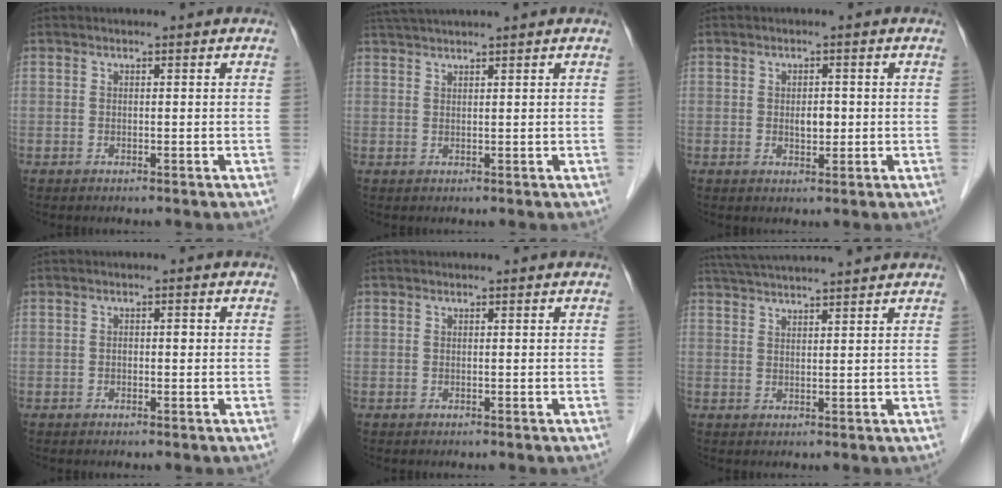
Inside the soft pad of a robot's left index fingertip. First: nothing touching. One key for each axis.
{"total": 4.2, "fx": 3.7, "fy": -0.9, "fz": 1.9, "tx": -0.032, "ty": 0.028, "tz": 0.072}
{"total": 2.3, "fx": -0.1, "fy": 1.3, "fz": 1.9, "tx": -0.031, "ty": 0.001, "tz": 0.001}
{"total": 1.1, "fx": -0.1, "fy": 0.6, "fz": 1.0, "tx": -0.013, "ty": 0.009, "tz": -0.002}
{"total": 0.0}
{"total": 11.1, "fx": 10.3, "fy": -0.6, "fz": 4.3, "tx": -0.079, "ty": 0.034, "tz": 0.153}